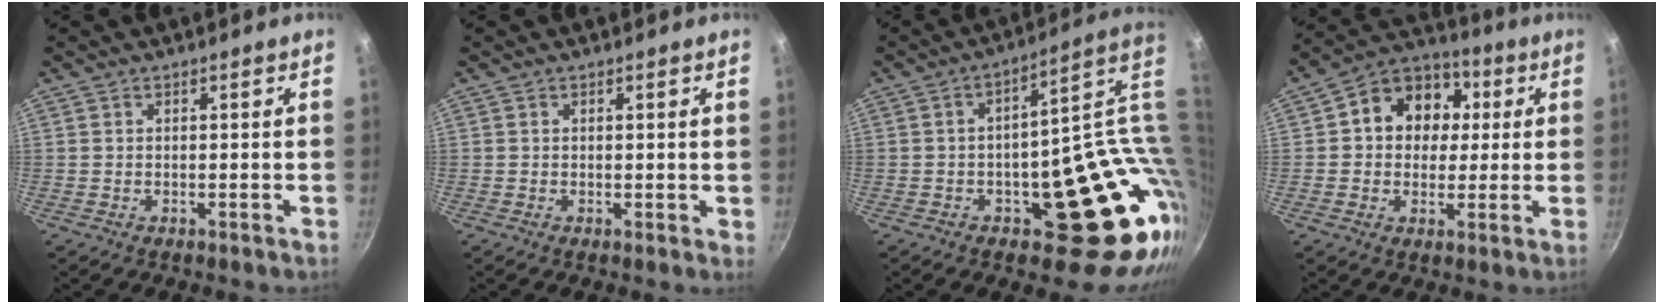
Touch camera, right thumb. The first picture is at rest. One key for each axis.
{"total": 0.7, "fx": 0.2, "fy": 0.3, "fz": 0.6, "tx": -0.006, "ty": -0.002, "tz": 0.000}
{"total": 22.7, "fx": 3.9, "fy": 12.7, "fz": 18.3, "tx": -0.158, "ty": -0.007, "tz": 0.085}
{"total": 12.7, "fx": 2.2, "fy": 10.6, "fz": 6.6, "tx": -0.068, "ty": 0.019, "tz": 0.015}